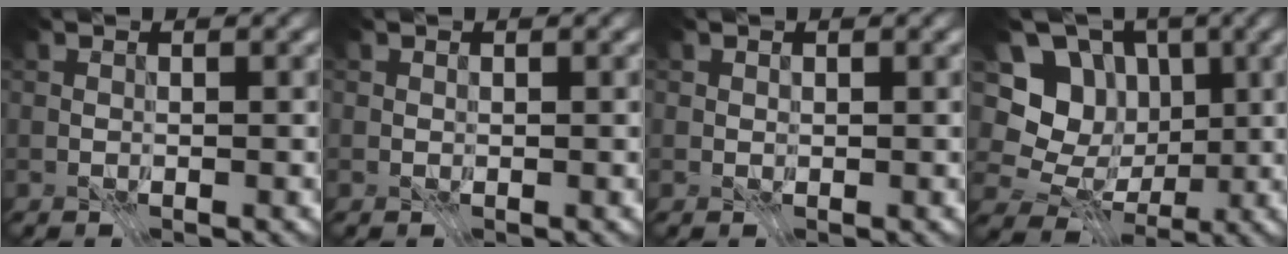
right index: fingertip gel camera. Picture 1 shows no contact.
{"total": 0.0}
{"total": 0.6, "force": [0.3, 0.5, 0.2], "torque": [-0.005, -0.002, 0.009]}
{"total": 9.4, "force": [0.6, 8.2, 4.4], "torque": [-0.095, 0.027, -0.013]}